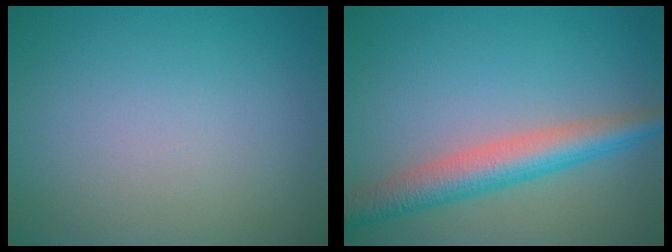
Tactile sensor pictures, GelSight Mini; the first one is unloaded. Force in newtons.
{"total": 5.1, "press": 5.1, "slide": 0.1}